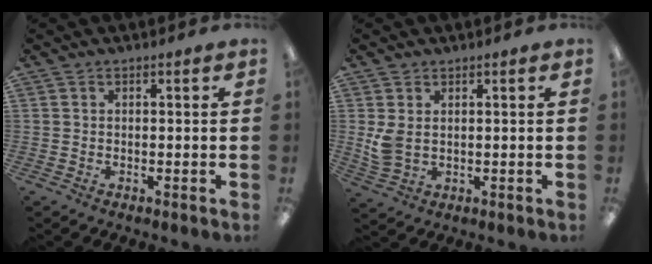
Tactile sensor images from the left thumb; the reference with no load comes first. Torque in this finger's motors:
{"motor_torque": [-0.04, 0.05, 0.31, -0.35, 0.04]}